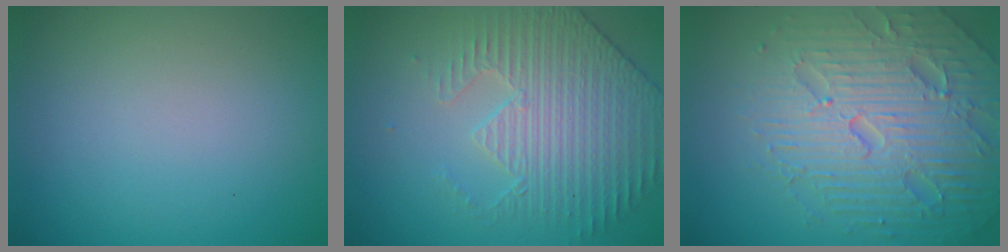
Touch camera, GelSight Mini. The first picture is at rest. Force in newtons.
{"total": 4.2, "press": 4.0, "slide": 1.2}
{"total": 7.4, "press": 7.2, "slide": 1.7}